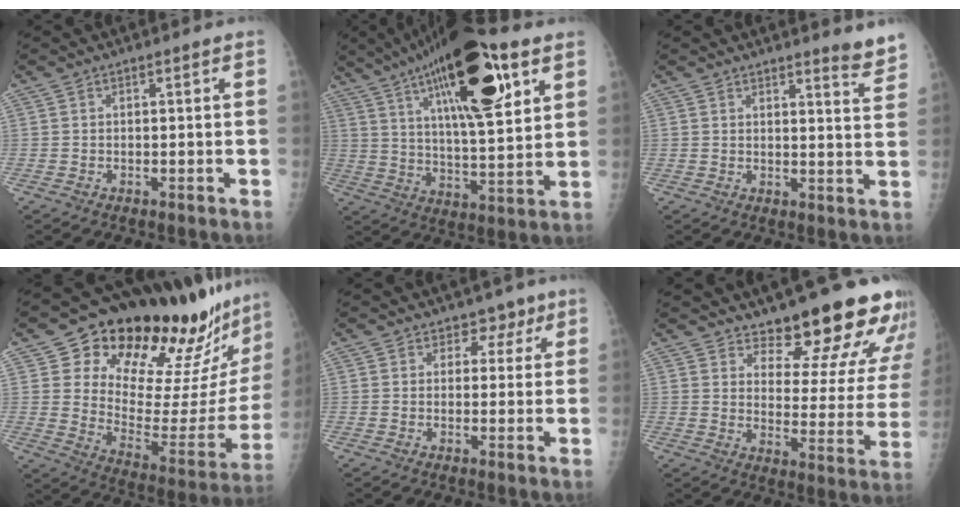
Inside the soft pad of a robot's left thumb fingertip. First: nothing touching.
{"total": 25.1, "force": [12.0, 7.7, 20.7], "torque": [-0.323, -0.021, 0.195]}
{"total": 4.8, "force": [4.4, 0.4, 1.9], "torque": [-0.015, -0.043, 0.046]}
{"total": 29.2, "force": [22.6, 9.1, 16.2], "torque": [-0.204, -0.136, 0.318]}
{"total": 3.7, "force": [2.2, 3.0, 0.5], "torque": [0.026, -0.007, 0.024]}
{"total": 16.5, "force": [14.6, 4.7, 6.0], "torque": [-0.026, -0.127, 0.182]}